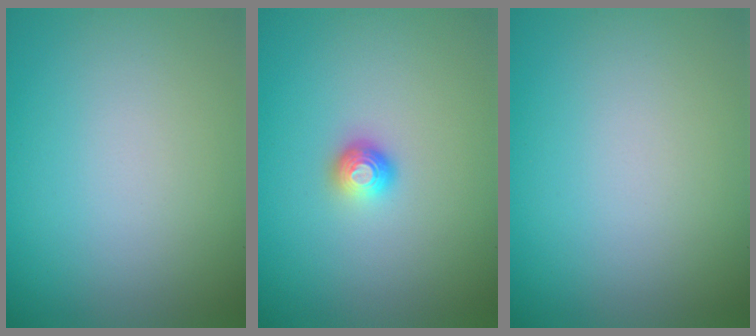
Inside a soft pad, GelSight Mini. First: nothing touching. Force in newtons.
{"total": 1.5, "press": 1.1, "slide": 1.0}
{"total": 0.0}